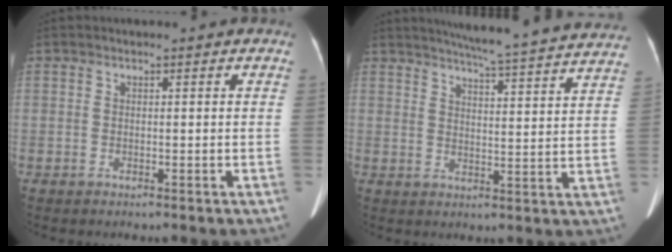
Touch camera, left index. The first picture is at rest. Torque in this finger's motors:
{"motor_torque": [0.13, -0.65, 0.00, 0.05]}